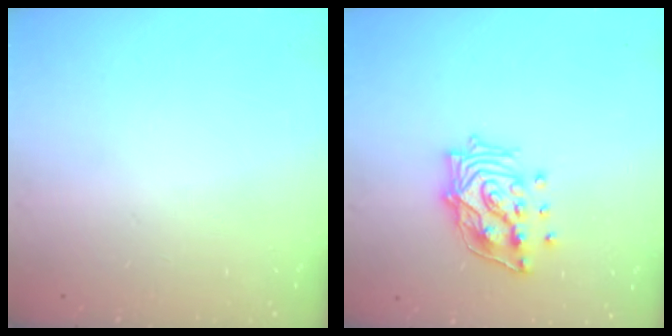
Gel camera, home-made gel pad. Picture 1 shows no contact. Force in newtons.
{"total": 14.5, "press": 14.4, "slide": 1.6}